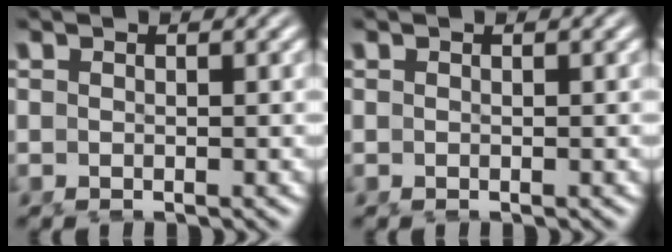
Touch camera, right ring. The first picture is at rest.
{"total": 0.0}